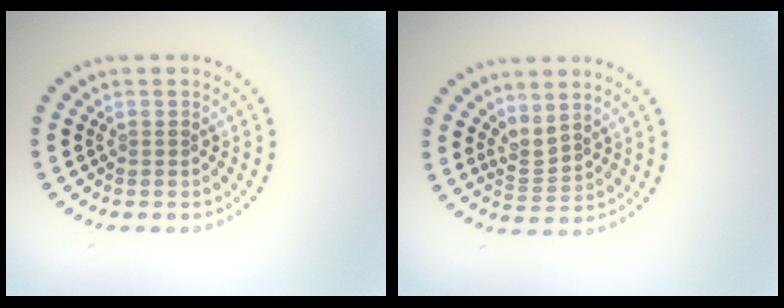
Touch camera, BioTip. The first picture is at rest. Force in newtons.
{"total": 2.0, "press": 1.3, "slide": 1.5}